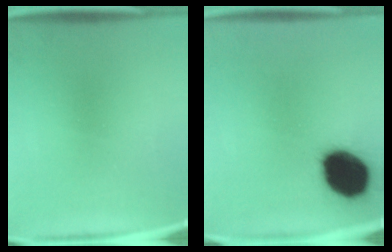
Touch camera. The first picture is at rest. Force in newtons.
{"total": 18.1}